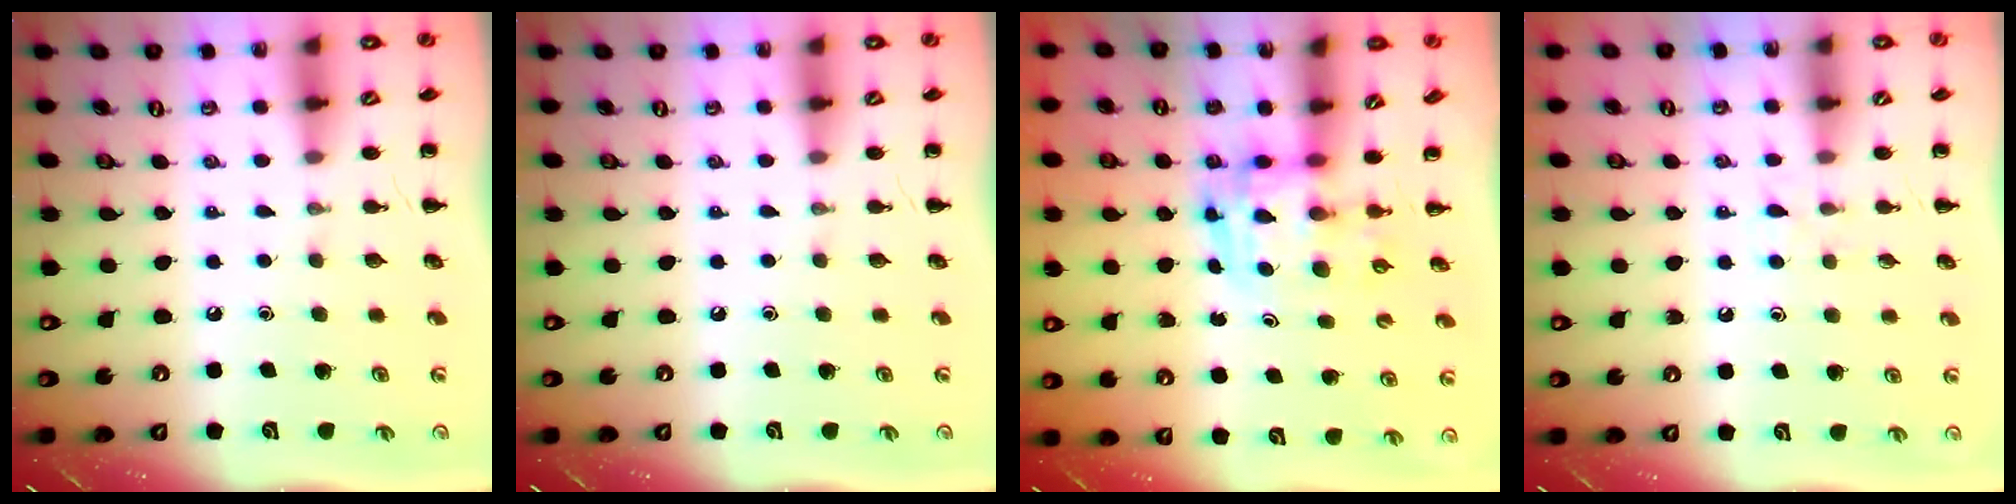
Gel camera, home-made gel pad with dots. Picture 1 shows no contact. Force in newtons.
{"total": 0.0}
{"total": 3.6, "press": 3.5, "slide": 0.6}
{"total": 4.1, "press": 3.7, "slide": 1.8}